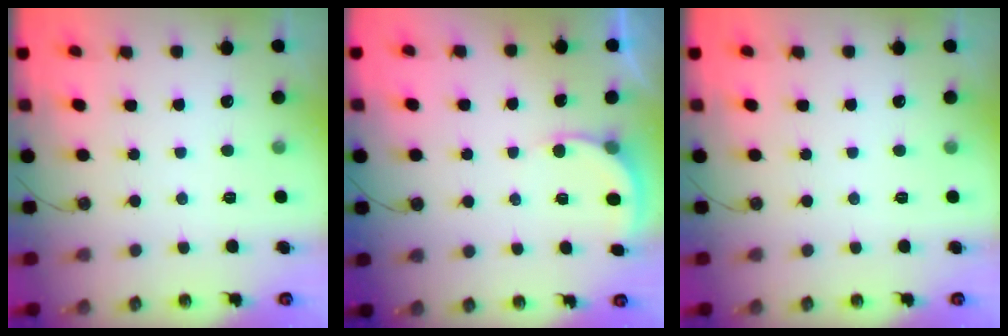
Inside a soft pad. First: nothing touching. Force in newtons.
{"total": 4.0, "press": 4.0, "slide": 0.3}
{"total": 0.0}